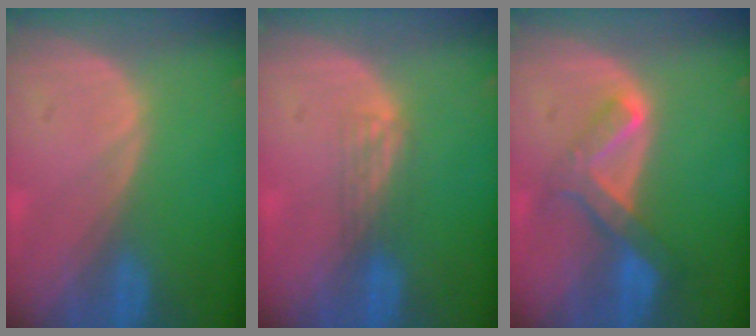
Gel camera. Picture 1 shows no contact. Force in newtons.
{"total": 2.2, "press": 1.8, "slide": 1.2}
{"total": 6.9, "press": 5.8, "slide": 3.7}